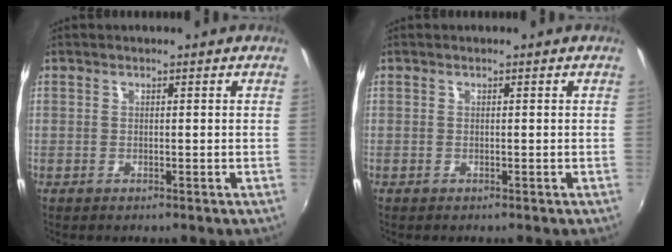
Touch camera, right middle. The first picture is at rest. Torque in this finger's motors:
{"motor_torque": [0.71, -0.82, 0.14, 0.02]}